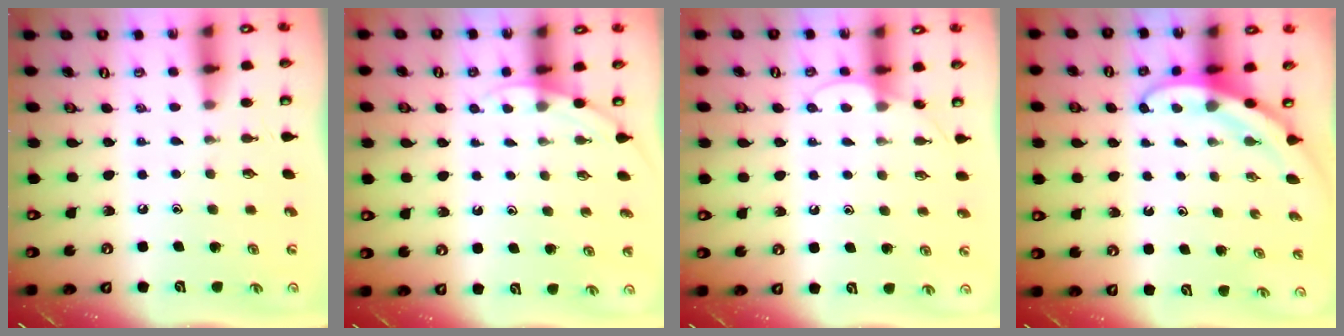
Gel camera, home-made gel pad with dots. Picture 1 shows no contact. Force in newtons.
{"total": 2.5, "press": 2.5, "slide": 0.1}
{"total": 5.4, "press": 5.4, "slide": 0.3}
{"total": 3.8, "press": 3.8, "slide": 0.3}